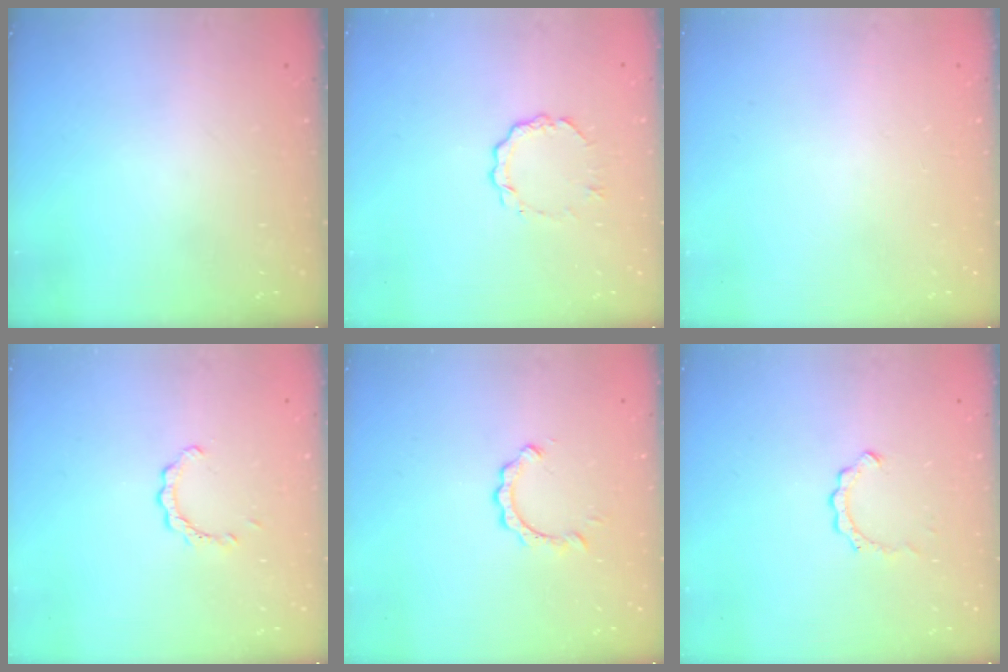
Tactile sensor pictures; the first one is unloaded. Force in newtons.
{"total": 5.1, "press": 5.0, "slide": 0.5}
{"total": 1.6, "press": 1.6, "slide": 0.1}
{"total": 2.2, "press": 2.2, "slide": 0.2}
{"total": 2.8, "press": 2.7, "slide": 0.3}
{"total": 2.3, "press": 2.3, "slide": 0.2}